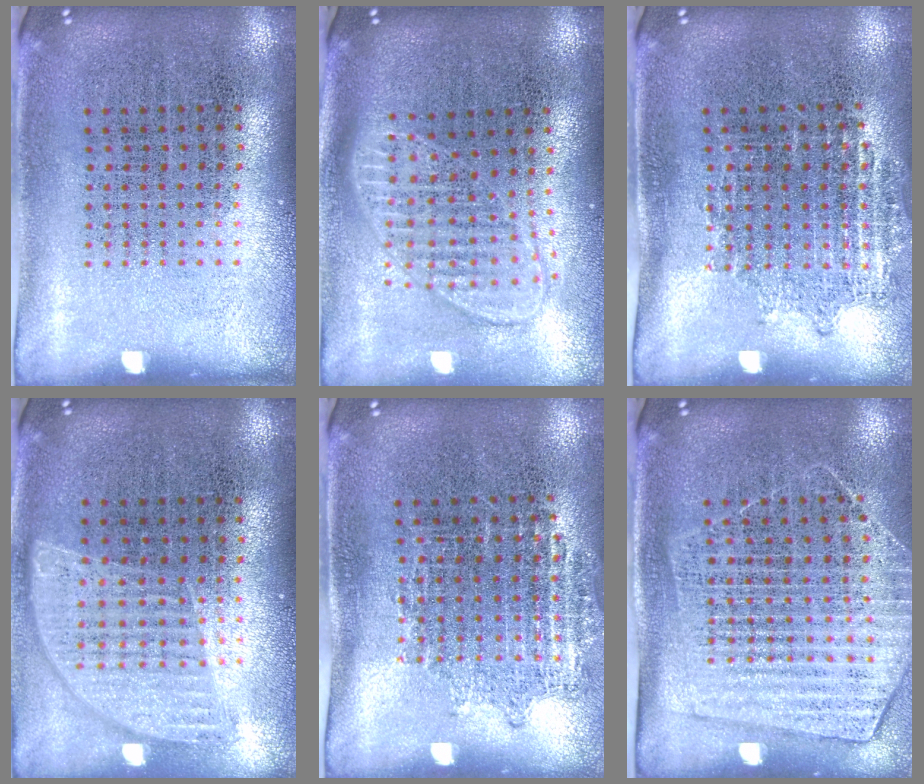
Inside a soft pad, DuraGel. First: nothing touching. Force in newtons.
{"total": 1.8, "press": 1.5, "slide": 1.0}
{"total": 1.0, "press": 0.9, "slide": 0.4}
{"total": 0.9, "press": 0.9, "slide": 0.2}
{"total": 1.0, "press": 0.9, "slide": 0.4}
{"total": 1.6, "press": 1.4, "slide": 0.7}